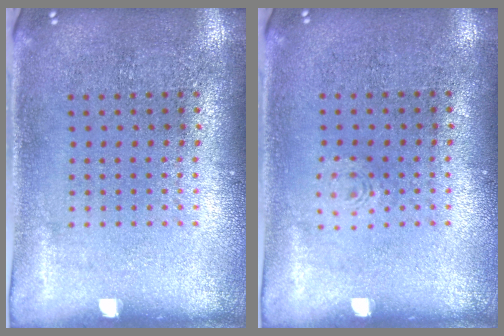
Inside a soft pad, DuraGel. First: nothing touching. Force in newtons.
{"total": 0.8, "press": 0.8, "slide": 0.1}